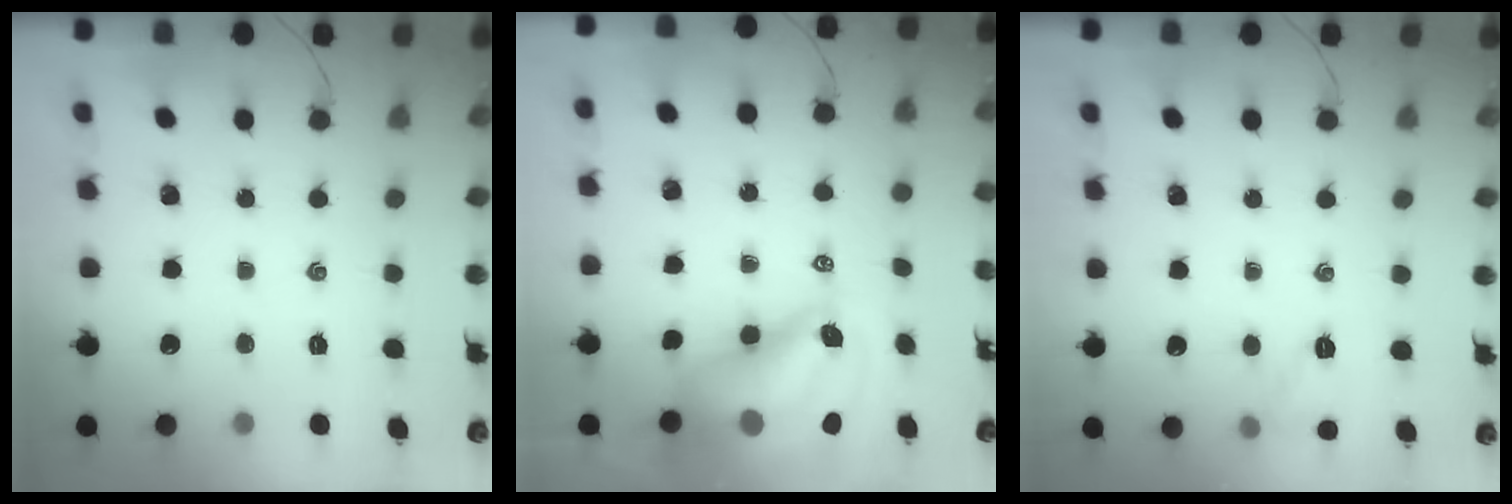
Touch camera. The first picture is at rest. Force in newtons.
{"total": 16.4, "press": 15.7, "slide": 4.8}
{"total": 6.7, "press": 6.6, "slide": 1.4}